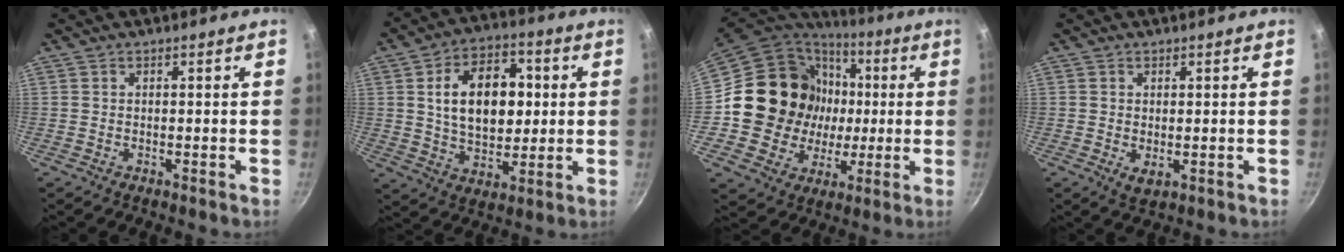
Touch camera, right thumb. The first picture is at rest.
{"total": 16.3, "force": [2.5, 10.8, 12.0], "torque": [-0.154, 0.003, 0.040]}
{"total": 20.9, "force": [1.3, 19.0, 8.6], "torque": [-0.136, 0.025, 0.033]}
{"total": 2.3, "force": [0.2, 1.4, 1.8], "torque": [-0.029, -0.010, 0.005]}